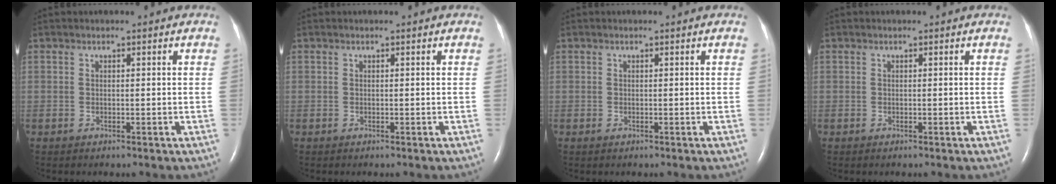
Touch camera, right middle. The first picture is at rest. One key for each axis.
{"total": 0.0}
{"total": 0.0}
{"total": 0.0}